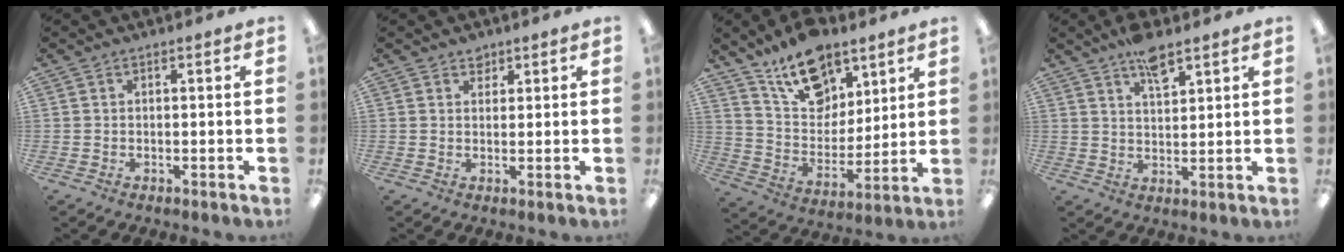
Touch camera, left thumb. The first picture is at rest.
{"total": 2.1, "force": [1.7, 1.2, 0.2], "torque": [0.011, -0.009, 0.029]}
{"total": 15.2, "force": [10.9, 8.5, 6.3], "torque": [-0.108, -0.062, 0.202]}
{"total": 6.9, "force": [5.0, 2.4, 4.1], "torque": [-0.069, -0.024, 0.086]}